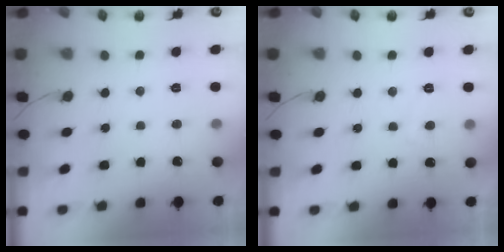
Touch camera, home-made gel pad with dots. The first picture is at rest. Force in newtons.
{"total": 2.7, "press": 2.5, "slide": 0.8}